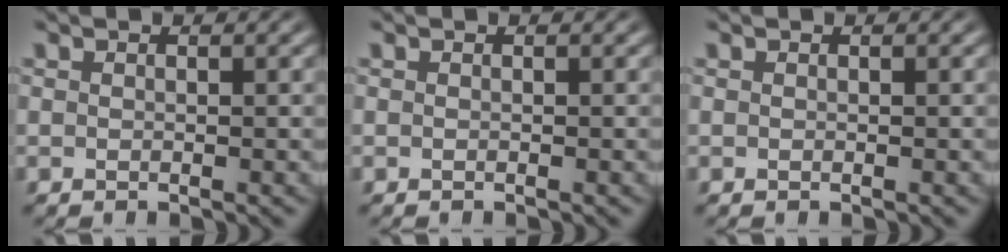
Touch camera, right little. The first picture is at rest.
{"total": 0.0}
{"total": 0.0}